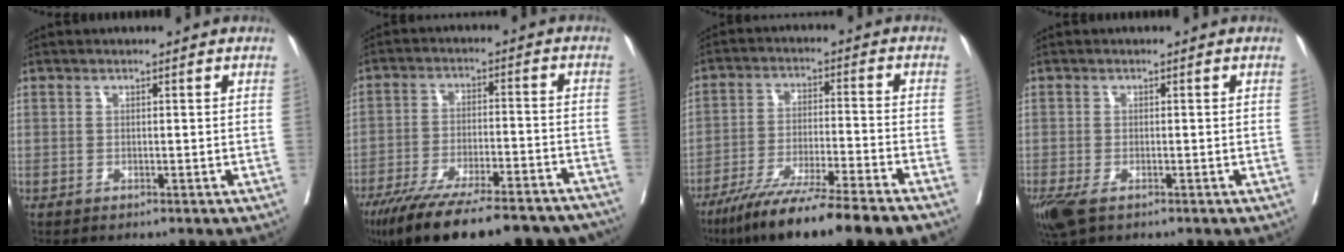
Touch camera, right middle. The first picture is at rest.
{"total": 24.7, "force": [-20.6, 5.0, 12.7], "torque": [-0.163, -0.022, -0.289]}
{"total": 14.6, "force": [-11.3, -0.8, 9.1], "torque": [-0.151, -0.045, -0.186]}
{"total": 4.9, "force": [-2.9, 2.1, 3.3], "torque": [-0.075, -0.016, -0.051]}